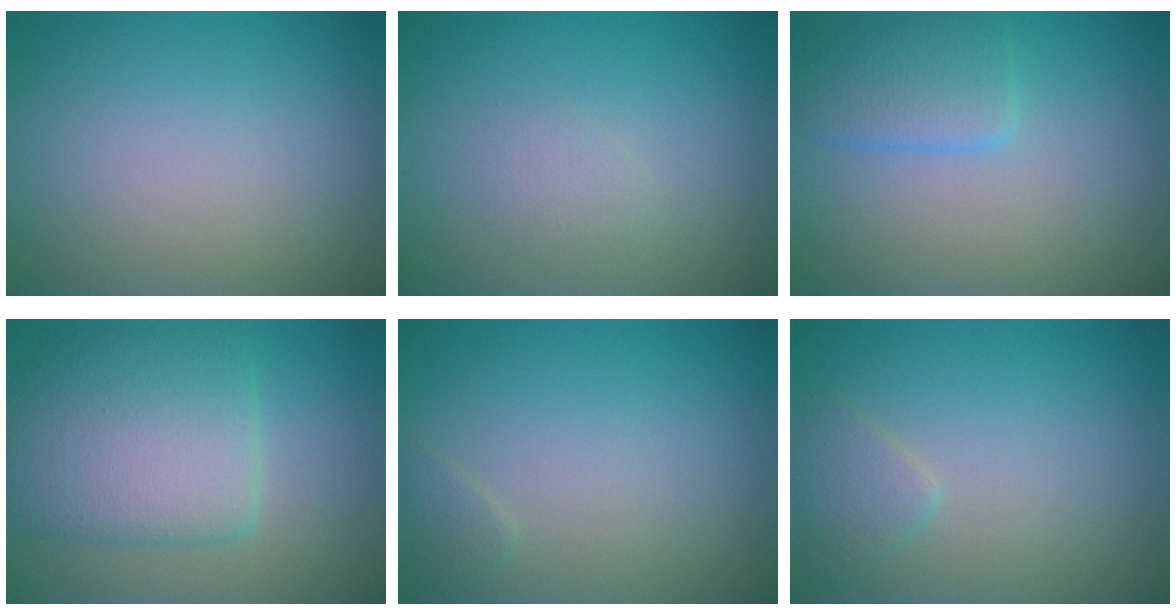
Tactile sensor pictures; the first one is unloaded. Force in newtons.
{"total": 1.0, "press": 1.0, "slide": 0.0}
{"total": 2.8, "press": 2.8, "slide": 0.1}
{"total": 6.6, "press": 6.6, "slide": 0.3}
{"total": 0.9, "press": 0.9, "slide": 0.1}
{"total": 1.6, "press": 1.6, "slide": 0.1}